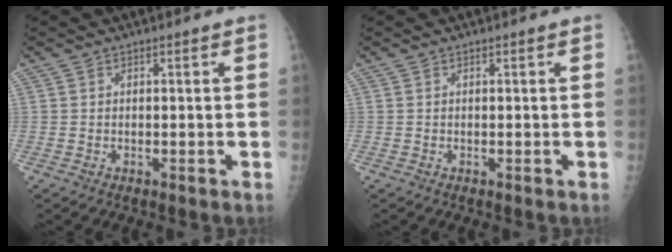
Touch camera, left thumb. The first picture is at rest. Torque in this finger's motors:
{"motor_torque": [-0.07, -0.03, -0.03, -0.01, 0.00]}